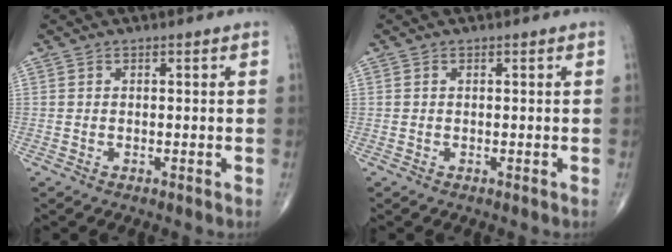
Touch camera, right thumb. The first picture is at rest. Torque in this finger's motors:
{"motor_torque": [-0.20, 0.06, -0.09, -0.05, 0.04]}